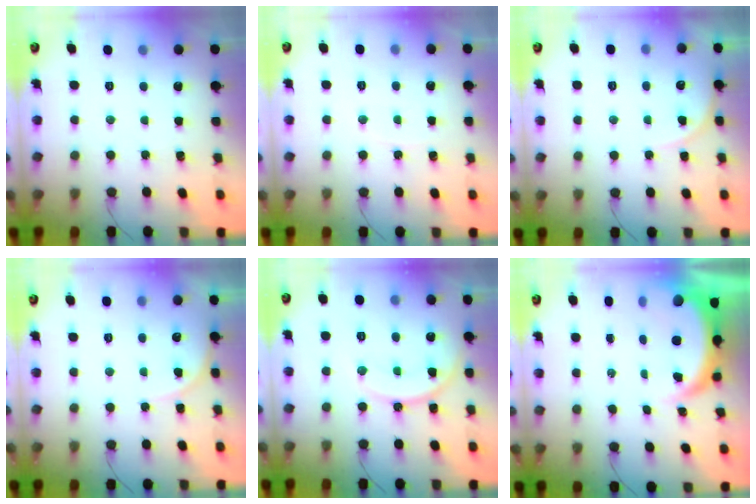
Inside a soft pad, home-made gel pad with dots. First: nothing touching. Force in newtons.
{"total": 4.4, "press": 4.3, "slide": 0.8}
{"total": 5.8, "press": 5.8, "slide": 0.4}
{"total": 5.8, "press": 5.8, "slide": 0.4}
{"total": 13.3, "press": 13.3, "slide": 1.3}
{"total": 6.9, "press": 6.8, "slide": 0.8}